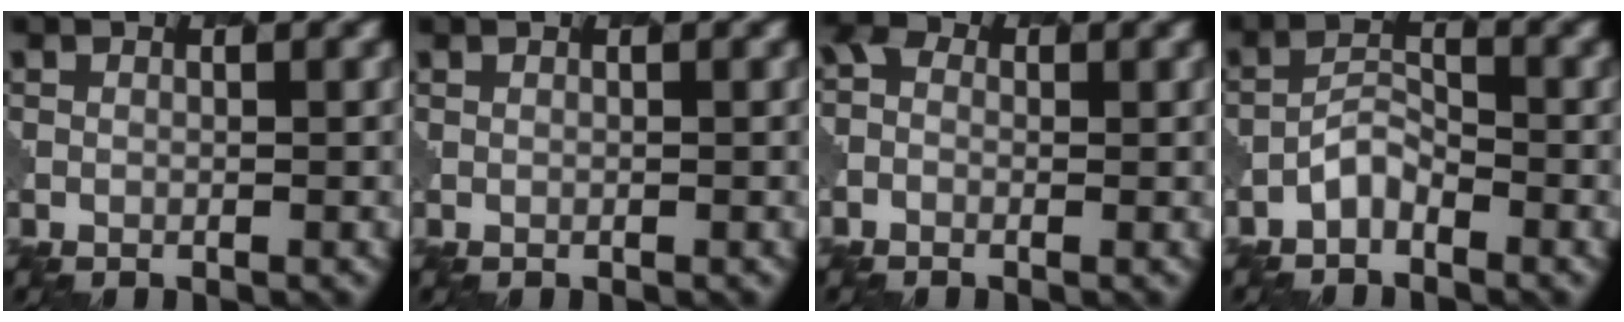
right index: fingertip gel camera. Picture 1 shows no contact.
{"total": 0.0}
{"total": 1.7, "force": [-0.8, 1.4, 0.7], "torque": [-0.009, 0.002, -0.023]}
{"total": 1.9, "force": [-1.4, 0.9, 0.9], "torque": [-0.014, 0.010, -0.031]}